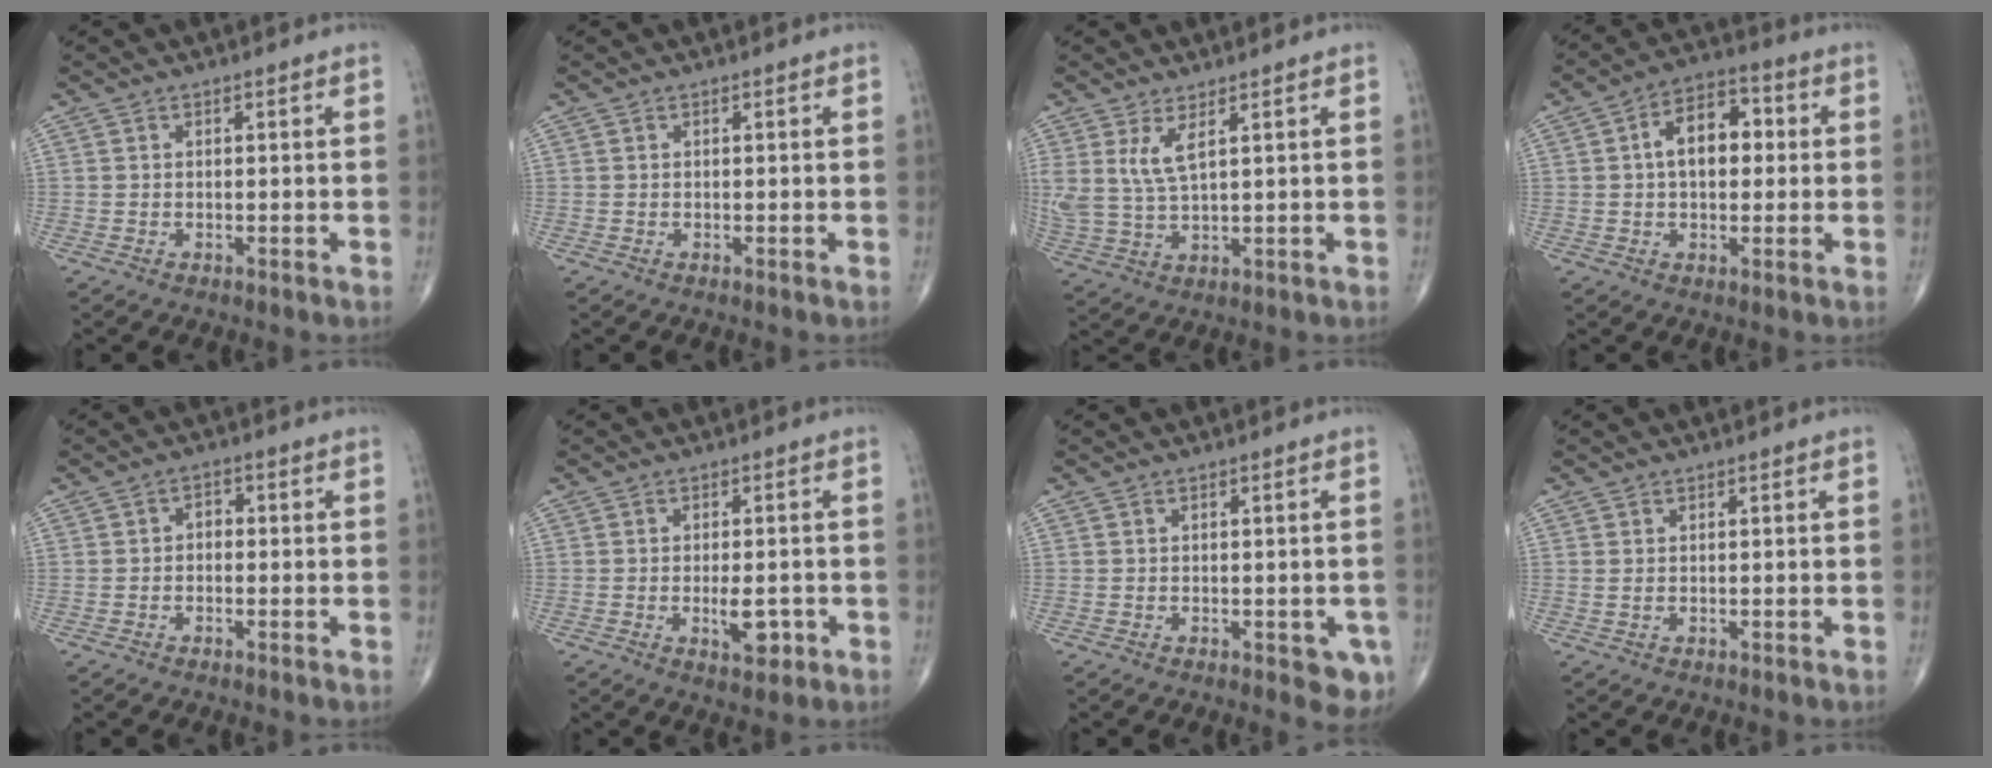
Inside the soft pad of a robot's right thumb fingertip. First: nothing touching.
{"total": 0.0}
{"total": 6.2, "force": [2.8, 1.9, 5.2], "torque": [-0.124, -0.015, 0.068]}
{"total": 10.1, "force": [1.3, 6.2, 8.0], "torque": [-0.110, 0.023, 0.016]}
{"total": 2.1, "force": [-0.3, 1.5, 1.4], "torque": [-0.011, 0.011, -0.012]}
{"total": 4.8, "force": [-1.4, 2.1, 4.1], "torque": [-0.053, -0.002, -0.015]}
{"total": 4.3, "force": [-1.6, 2.0, 3.5], "torque": [-0.016, -0.002, -0.017]}
{"total": 0.6, "force": [0.3, 0.2, 0.5], "torque": [-0.018, 0.004, 0.007]}